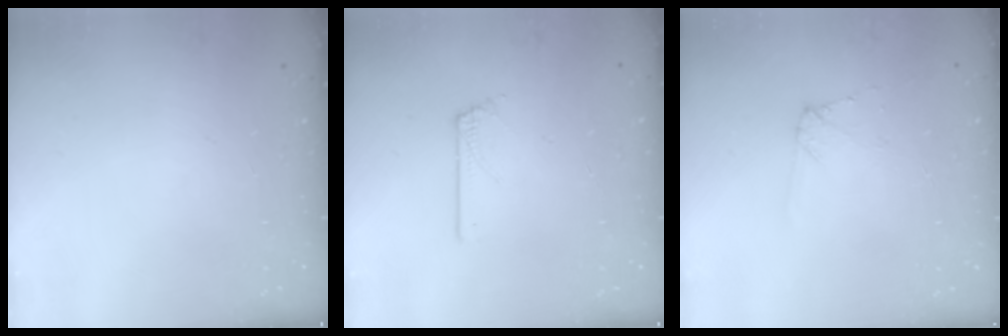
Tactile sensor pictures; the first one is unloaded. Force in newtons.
{"total": 0.5, "press": 0.5, "slide": 0.0}
{"total": 4.5, "press": 4.4, "slide": 0.5}